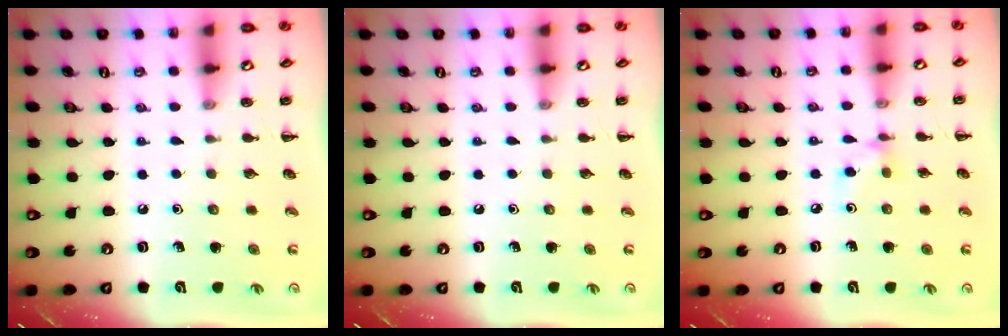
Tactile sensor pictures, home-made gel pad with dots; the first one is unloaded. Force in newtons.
{"total": 0.0}
{"total": 4.4, "press": 4.3, "slide": 0.7}